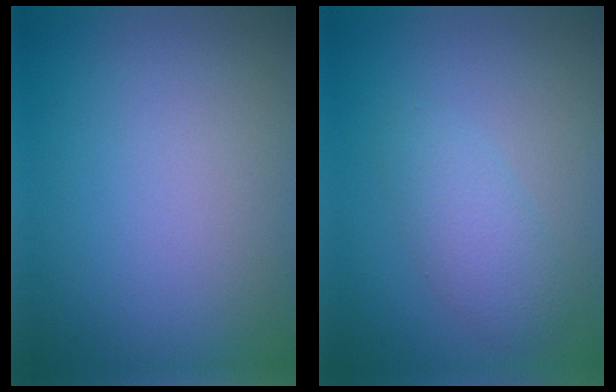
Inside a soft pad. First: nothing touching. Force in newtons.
{"total": 2.8, "press": 2.8, "slide": 0.1}